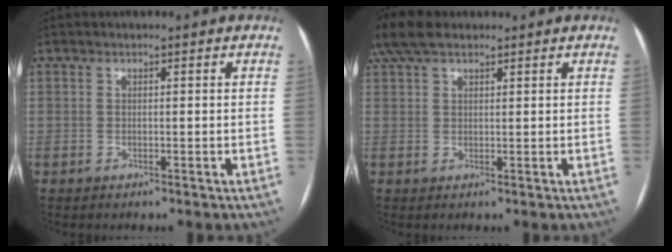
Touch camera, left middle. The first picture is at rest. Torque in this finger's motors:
{"motor_torque": [0.53, -0.64, 0.27, 0.08]}